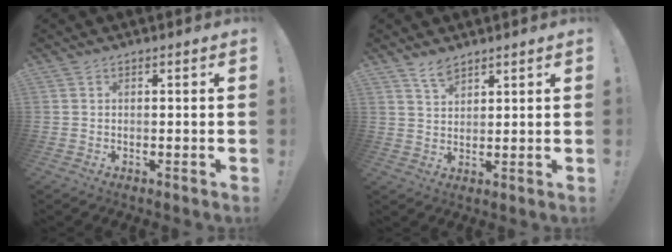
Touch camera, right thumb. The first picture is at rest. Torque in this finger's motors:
{"motor_torque": [-0.13, 0.15, -0.06, 0.07, 0.00]}